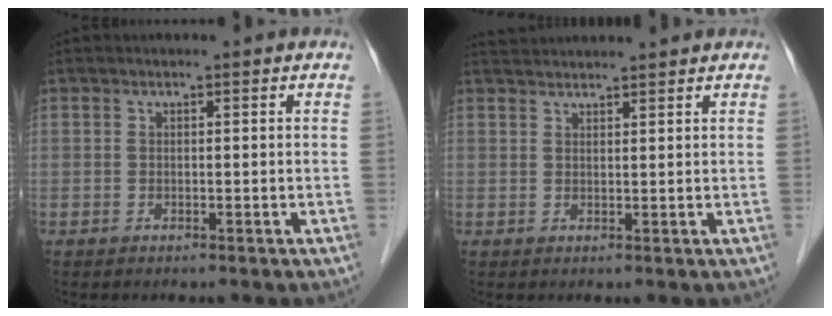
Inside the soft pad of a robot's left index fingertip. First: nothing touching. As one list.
[{"total": 6.2, "force": [6.0, 0.2, 1.6], "torque": [-0.026, 0.039, 0.089]}]